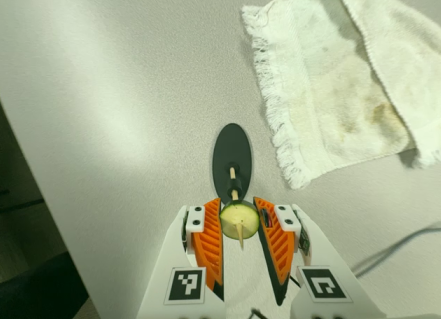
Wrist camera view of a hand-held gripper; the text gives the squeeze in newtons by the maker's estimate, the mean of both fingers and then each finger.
{"total": 13.5, "left": 14.1, "right": 12.9}